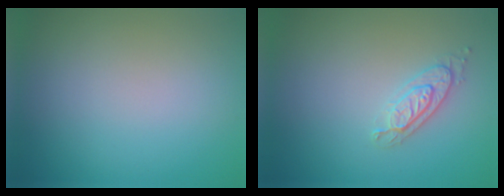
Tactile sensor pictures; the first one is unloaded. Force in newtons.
{"total": 2.1, "press": 2.0, "slide": 0.6}